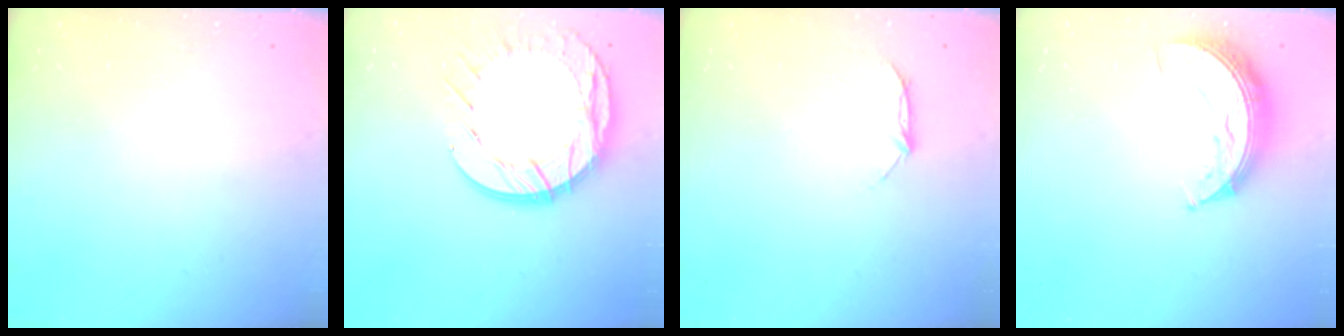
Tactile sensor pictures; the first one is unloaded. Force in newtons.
{"total": 18.3, "press": 18.3, "slide": 1.6}
{"total": 5.9, "press": 5.8, "slide": 0.7}
{"total": 9.1, "press": 9.1, "slide": 0.6}